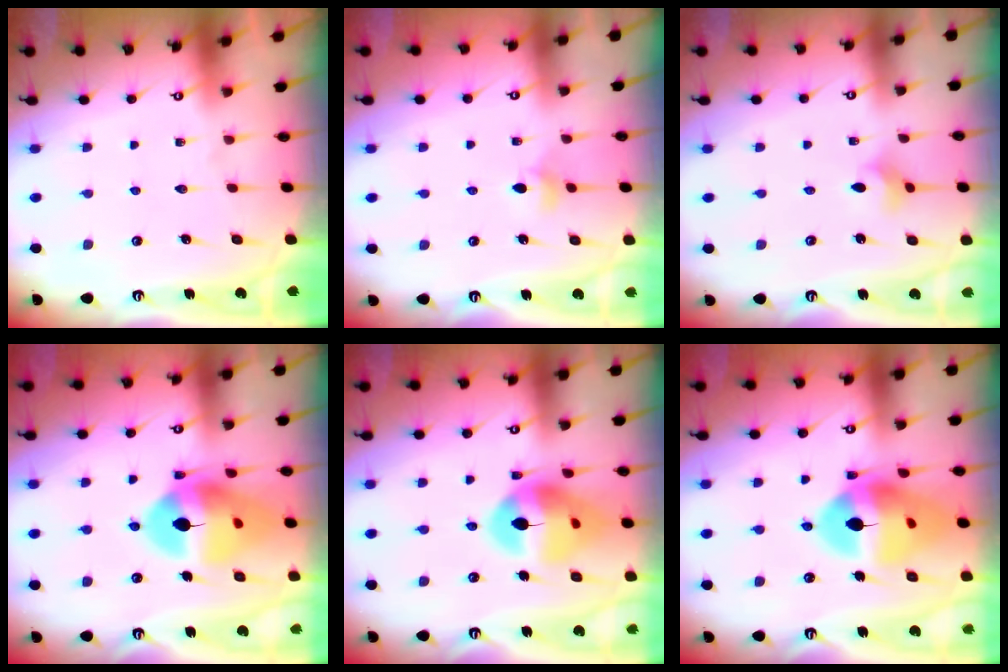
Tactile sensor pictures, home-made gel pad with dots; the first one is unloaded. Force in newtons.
{"total": 4.6, "press": 4.5, "slide": 0.9}
{"total": 3.7, "press": 3.6, "slide": 0.7}
{"total": 16.8, "press": 16.7, "slide": 1.6}
{"total": 16.6, "press": 16.5, "slide": 2.1}
{"total": 19.0, "press": 18.9, "slide": 2.3}